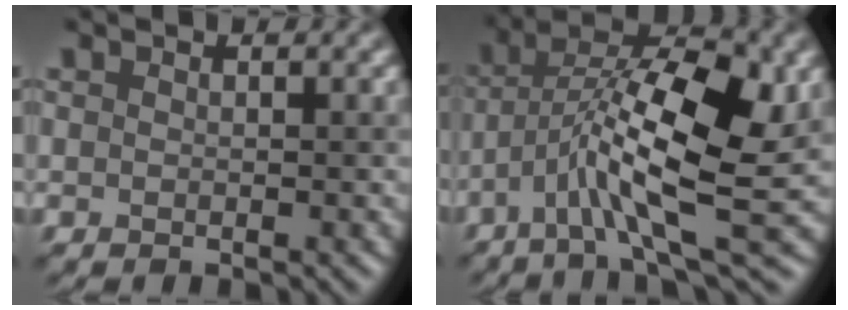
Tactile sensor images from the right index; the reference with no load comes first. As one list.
[{"total": 10.1, "force": [-2.2, 3.0, 9.4], "torque": [-0.165, 0.013, -0.050]}]